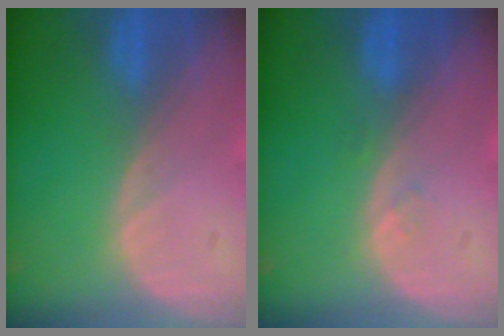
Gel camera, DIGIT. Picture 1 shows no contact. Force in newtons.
{"total": 0.7, "press": 0.7, "slide": 0.1}